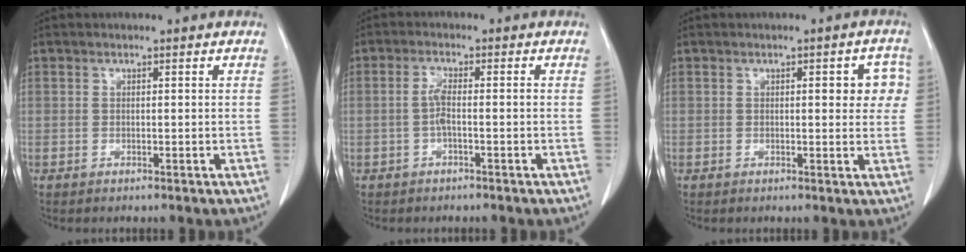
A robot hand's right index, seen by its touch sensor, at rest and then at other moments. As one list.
[{"total": 2.6, "force": [-0.6, 0.3, 2.5], "torque": [-0.051, 0.003, -0.014]}, {"total": 4.7, "force": [1.1, 1.7, 4.2], "torque": [-0.040, 0.011, 0.010]}]